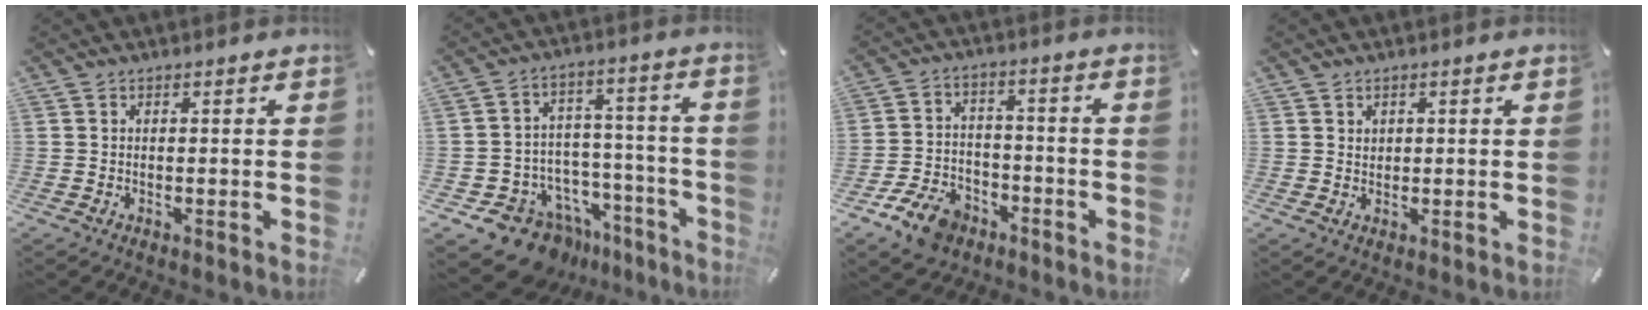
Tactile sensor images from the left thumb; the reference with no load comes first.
{"total": 13.3, "force": [-9.7, 8.2, 4.0], "torque": [-0.055, 0.057, -0.161]}
{"total": 10.2, "force": [-6.6, 6.5, 4.3], "torque": [-0.082, 0.045, -0.119]}
{"total": 1.5, "force": [0.7, 1.4, 0.2], "torque": [0.004, -0.001, 0.011]}